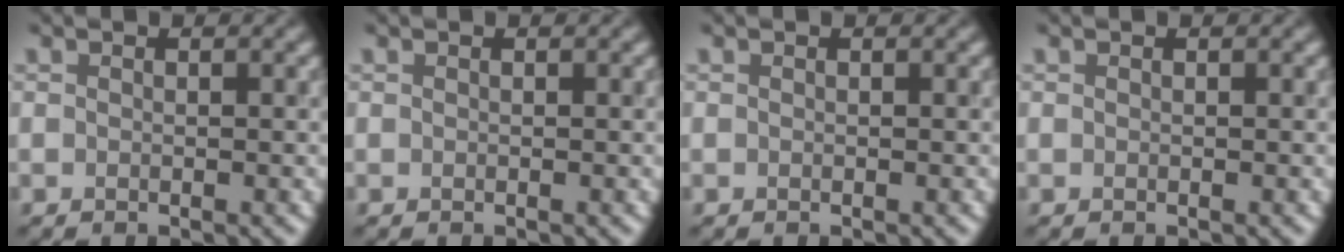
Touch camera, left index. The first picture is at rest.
{"total": 0.0}
{"total": 0.0}
{"total": 0.0}